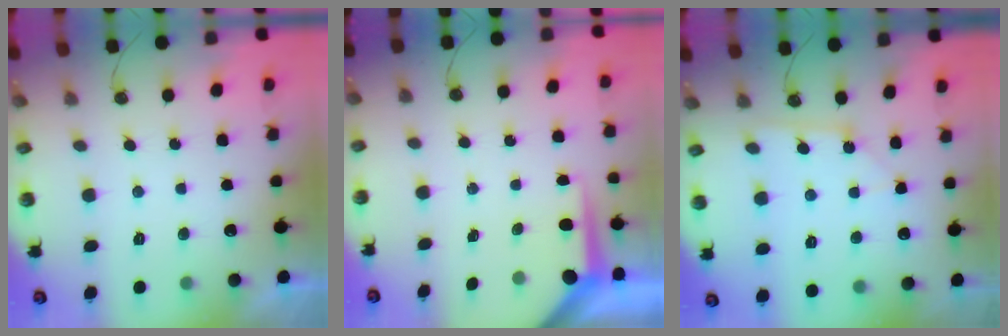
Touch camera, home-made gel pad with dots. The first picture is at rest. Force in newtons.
{"total": 5.4, "press": 5.4, "slide": 0.1}
{"total": 2.7, "press": 2.7, "slide": 0.4}